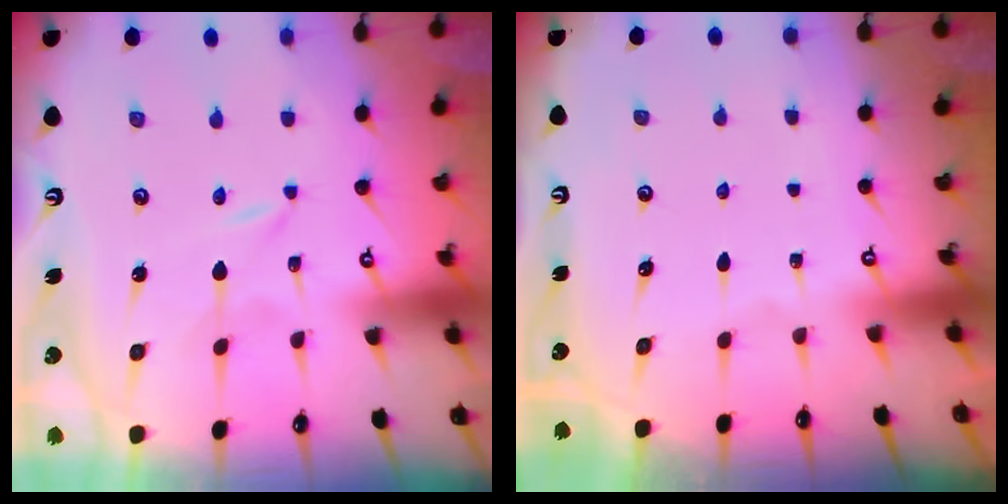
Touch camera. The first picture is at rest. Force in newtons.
{"total": 0.0}